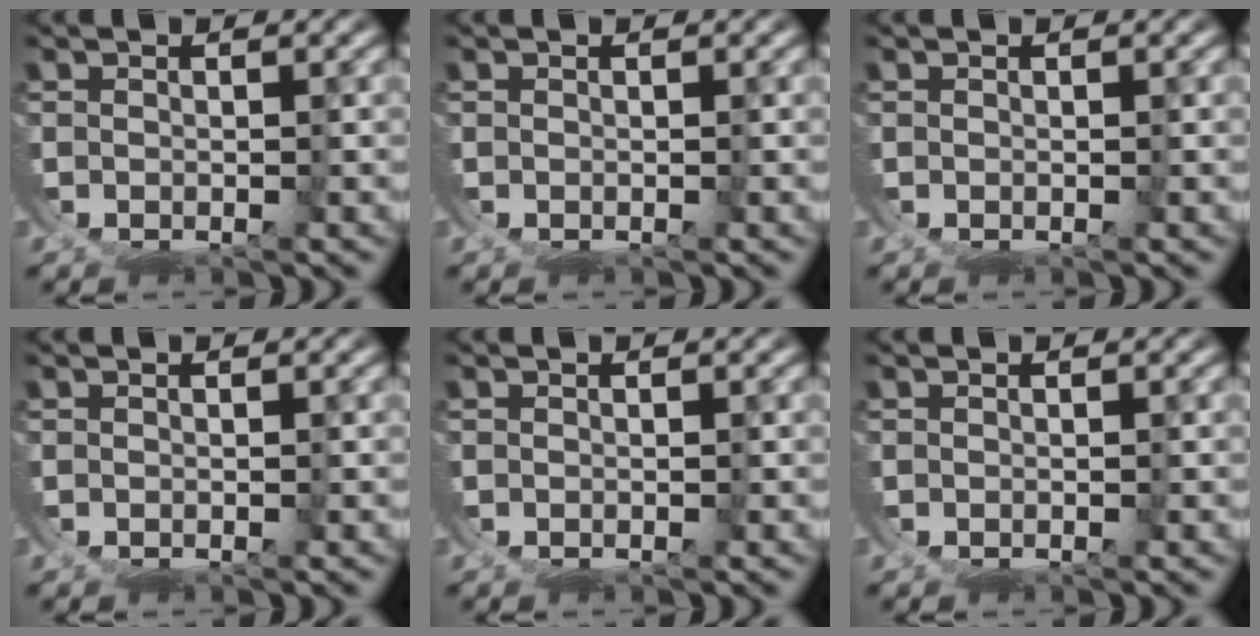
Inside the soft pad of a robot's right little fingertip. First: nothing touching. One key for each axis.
{"total": 0.0}
{"total": 0.0}
{"total": 0.0}
{"total": 0.0}
{"total": 0.0}